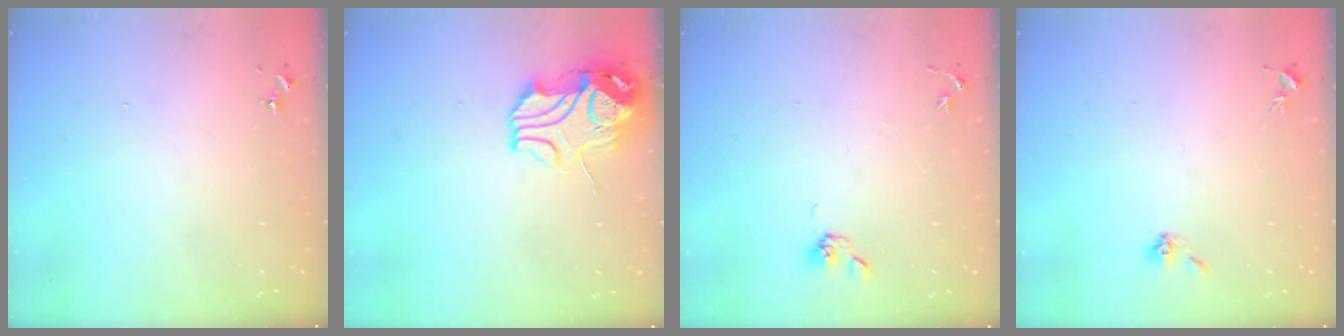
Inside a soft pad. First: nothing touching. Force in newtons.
{"total": 11.8, "press": 11.7, "slide": 1.5}
{"total": 5.5, "press": 4.9, "slide": 2.6}
{"total": 4.0, "press": 3.5, "slide": 2.1}